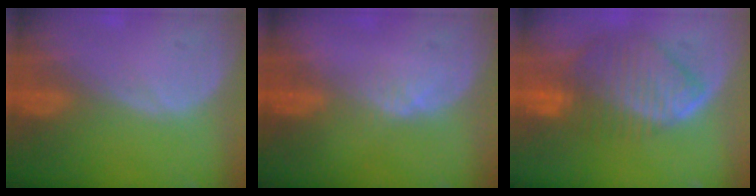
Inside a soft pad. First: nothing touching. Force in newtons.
{"total": 1.7, "press": 1.5, "slide": 0.8}
{"total": 9.4, "press": 8.2, "slide": 4.7}